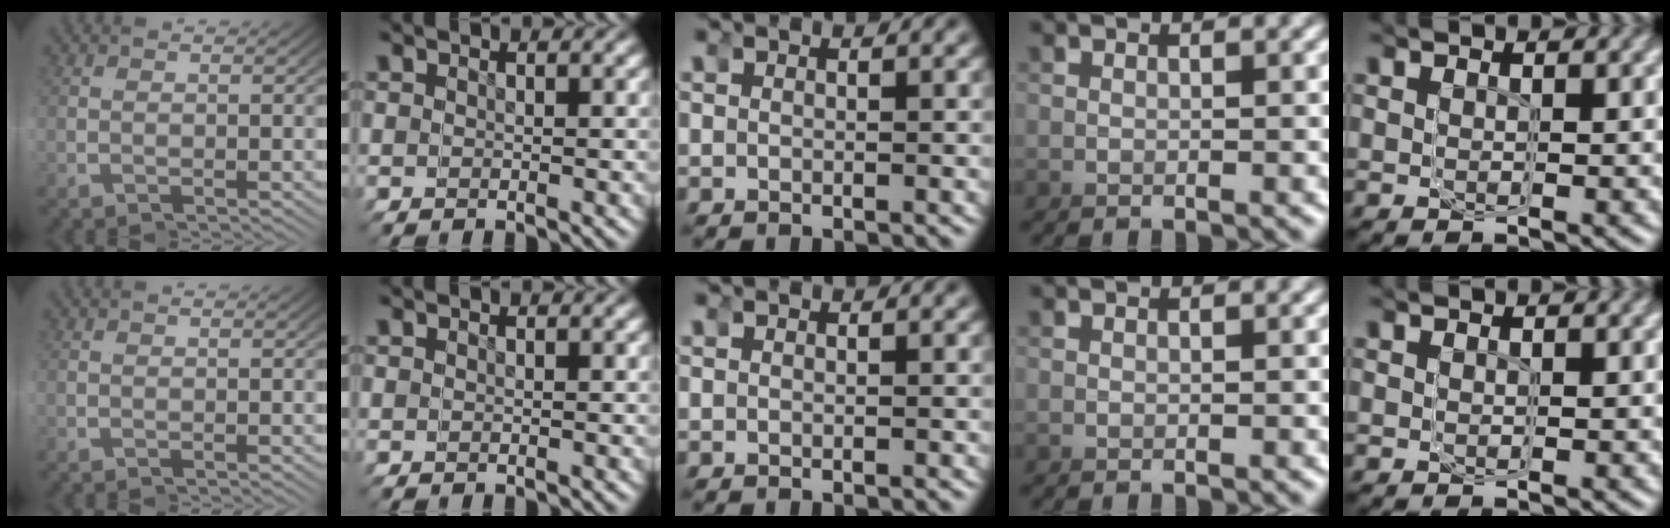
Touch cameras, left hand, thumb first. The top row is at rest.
{}